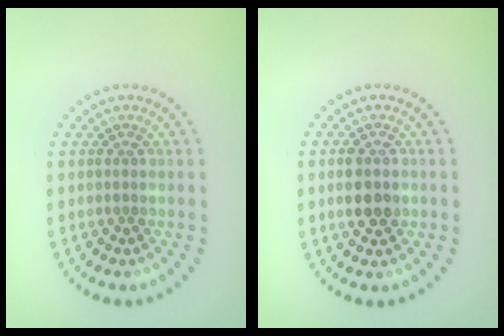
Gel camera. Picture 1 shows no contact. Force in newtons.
{"total": 3.0, "press": 3.0, "slide": 0.2}